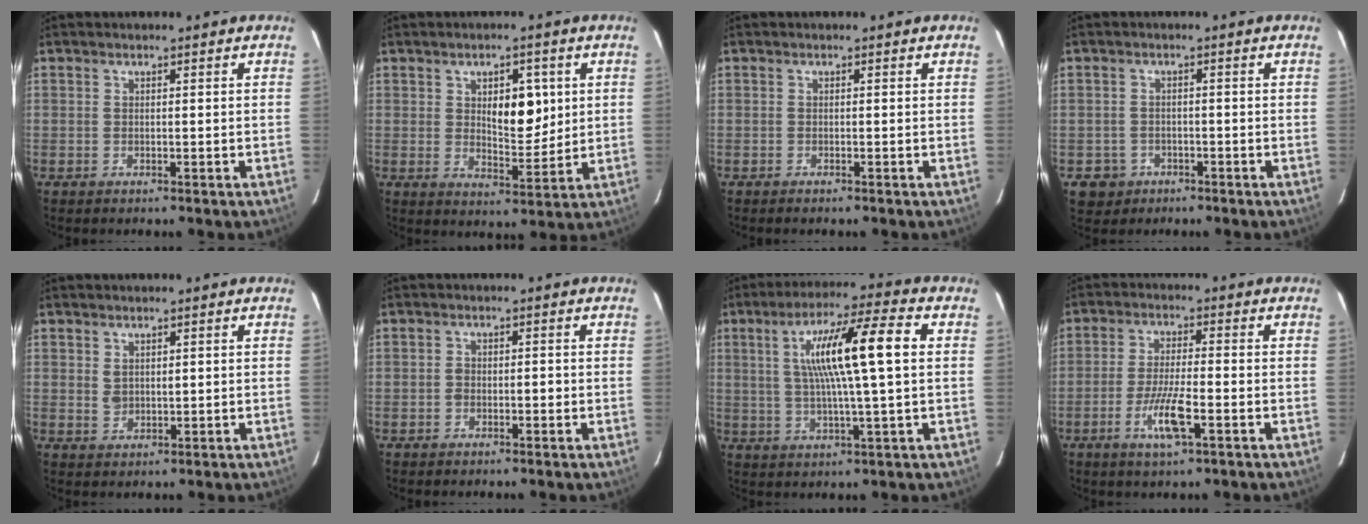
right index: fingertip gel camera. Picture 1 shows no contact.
{"total": 7.2, "force": [1.9, 3.2, 6.1], "torque": [-0.091, 0.000, 0.037]}
{"total": 1.0, "force": [-0.9, 0.1, 0.5], "torque": [-0.007, -0.002, -0.011]}
{"total": 3.8, "force": [-1.6, 3.4, -0.1], "torque": [0.005, 0.012, -0.023]}
{"total": 2.0, "force": [0.6, 1.4, 1.3], "torque": [-0.028, 0.001, 0.017]}
{"total": 1.8, "force": [-0.6, 1.1, 1.2], "torque": [-0.018, 0.008, -0.009]}
{"total": 13.4, "force": [2.3, 0.3, 13.2], "torque": [-0.232, 0.016, 0.039]}
{"total": 7.0, "force": [-2.9, 0.8, 6.3], "torque": [-0.122, -0.010, -0.053]}